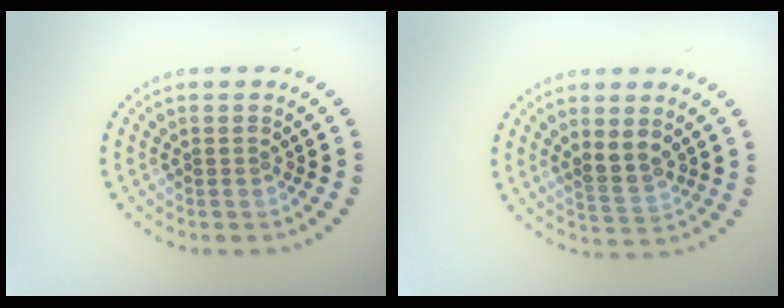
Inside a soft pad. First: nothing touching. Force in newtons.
{"total": 2.6, "press": 2.4, "slide": 0.9}